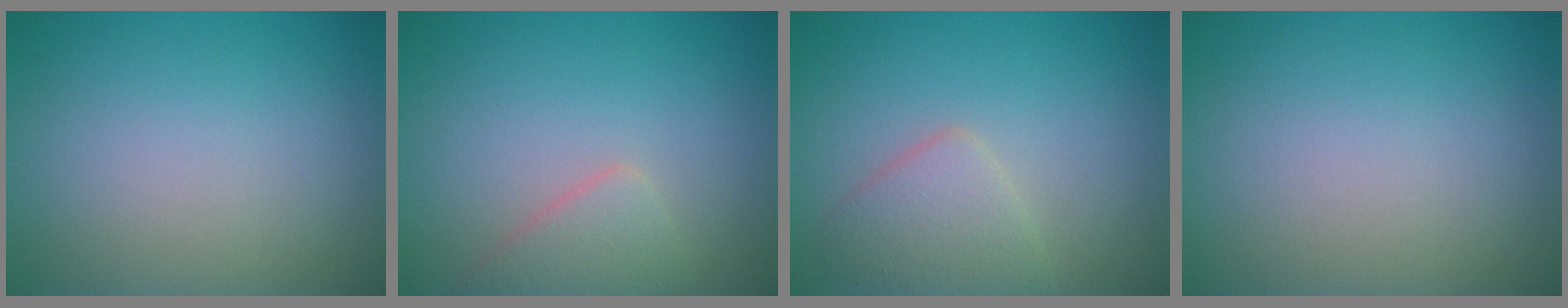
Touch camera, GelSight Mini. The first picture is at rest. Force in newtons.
{"total": 2.3, "press": 2.3, "slide": 0.1}
{"total": 2.9, "press": 2.9, "slide": 0.1}
{"total": 0.0}